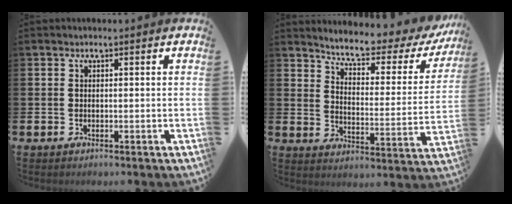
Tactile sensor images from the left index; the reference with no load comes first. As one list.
[{"total": 6.0, "force": [5.4, 1.1, 2.2], "torque": [-0.075, -0.040, 0.086]}]